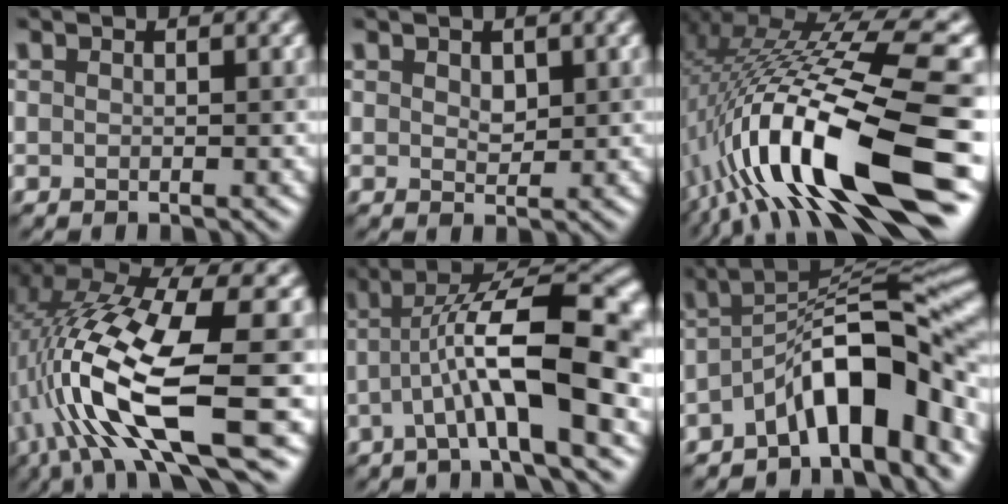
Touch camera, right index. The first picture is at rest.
{"total": 1.4, "force": [0.7, 0.9, 0.8], "torque": [-0.014, -0.003, 0.014]}
{"total": 16.2, "force": [-3.3, 3.7, 15.4], "torque": [-0.264, 0.013, -0.054]}
{"total": 13.1, "force": [-1.3, 4.0, 12.4], "torque": [-0.248, -0.003, -0.019]}
{"total": 9.8, "force": [-1.8, 2.5, 9.3], "torque": [-0.160, 0.024, -0.037]}
{"total": 10.6, "force": [-4.7, 4.0, 8.6], "torque": [-0.109, 0.017, -0.093]}